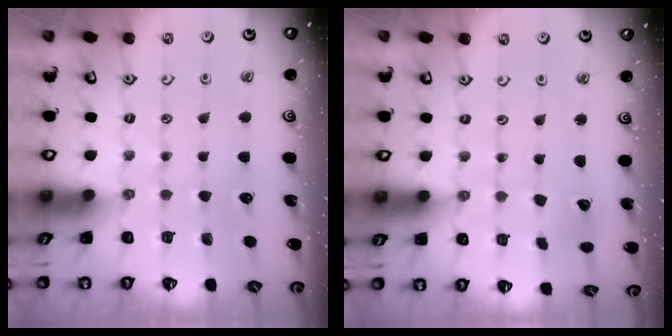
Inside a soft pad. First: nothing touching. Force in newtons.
{"total": 2.8, "press": 2.8, "slide": 0.4}